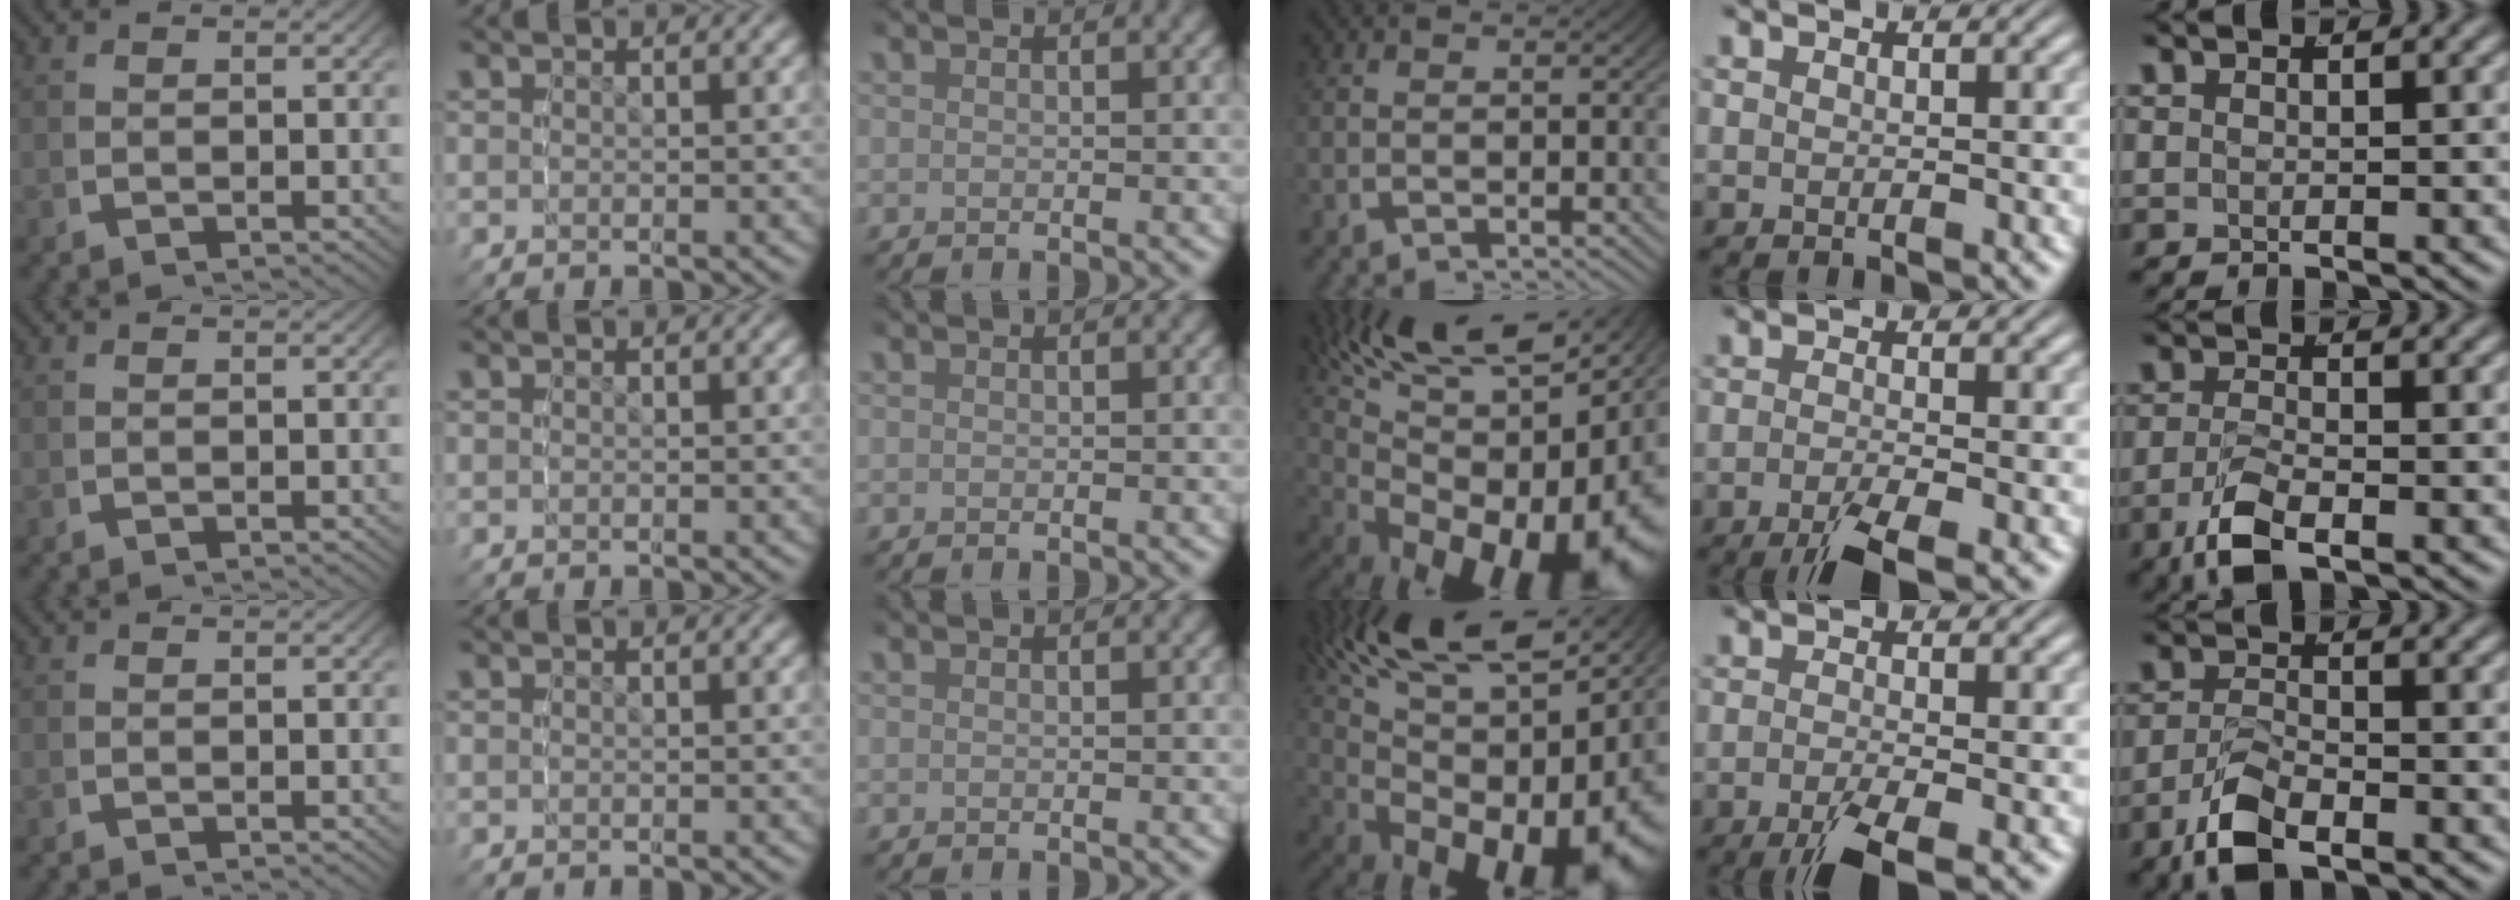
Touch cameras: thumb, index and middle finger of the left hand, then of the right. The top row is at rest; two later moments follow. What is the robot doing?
{"motion": "lift_and_place", "object": "glasses"}